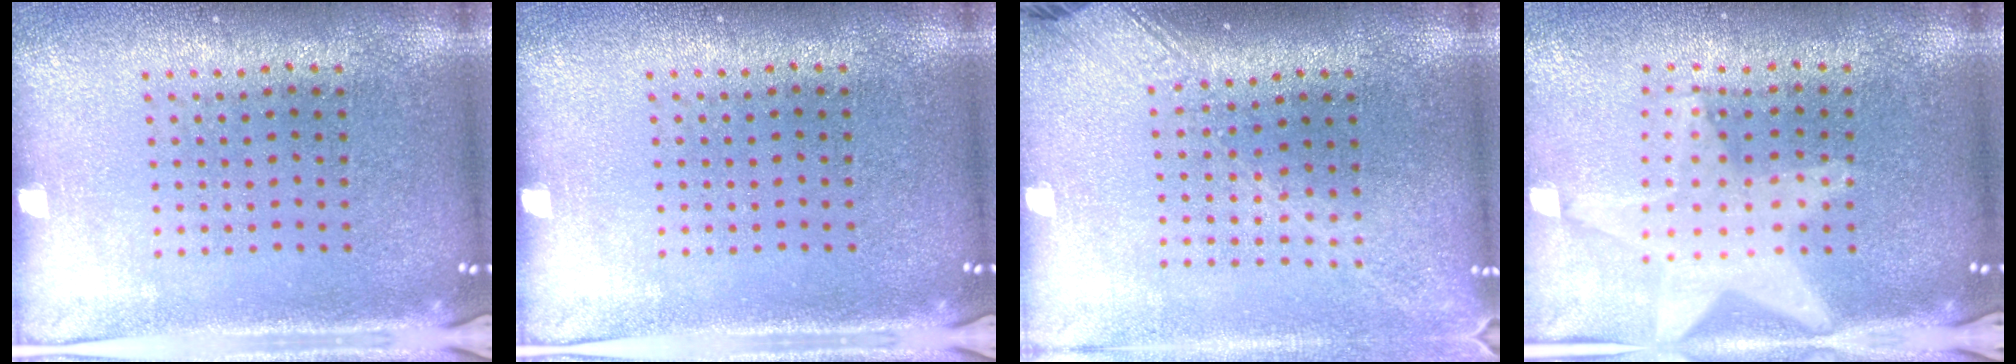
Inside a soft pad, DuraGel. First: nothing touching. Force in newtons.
{"total": 0.0}
{"total": 1.8, "press": 1.5, "slide": 1.1}
{"total": 1.8, "press": 1.6, "slide": 0.8}